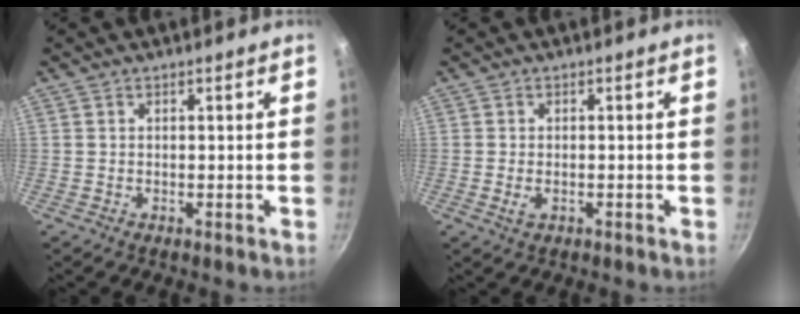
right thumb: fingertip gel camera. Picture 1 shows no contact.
{"total": 2.1, "force": [-0.6, 1.2, 1.6], "torque": [-0.030, 0.001, -0.010]}